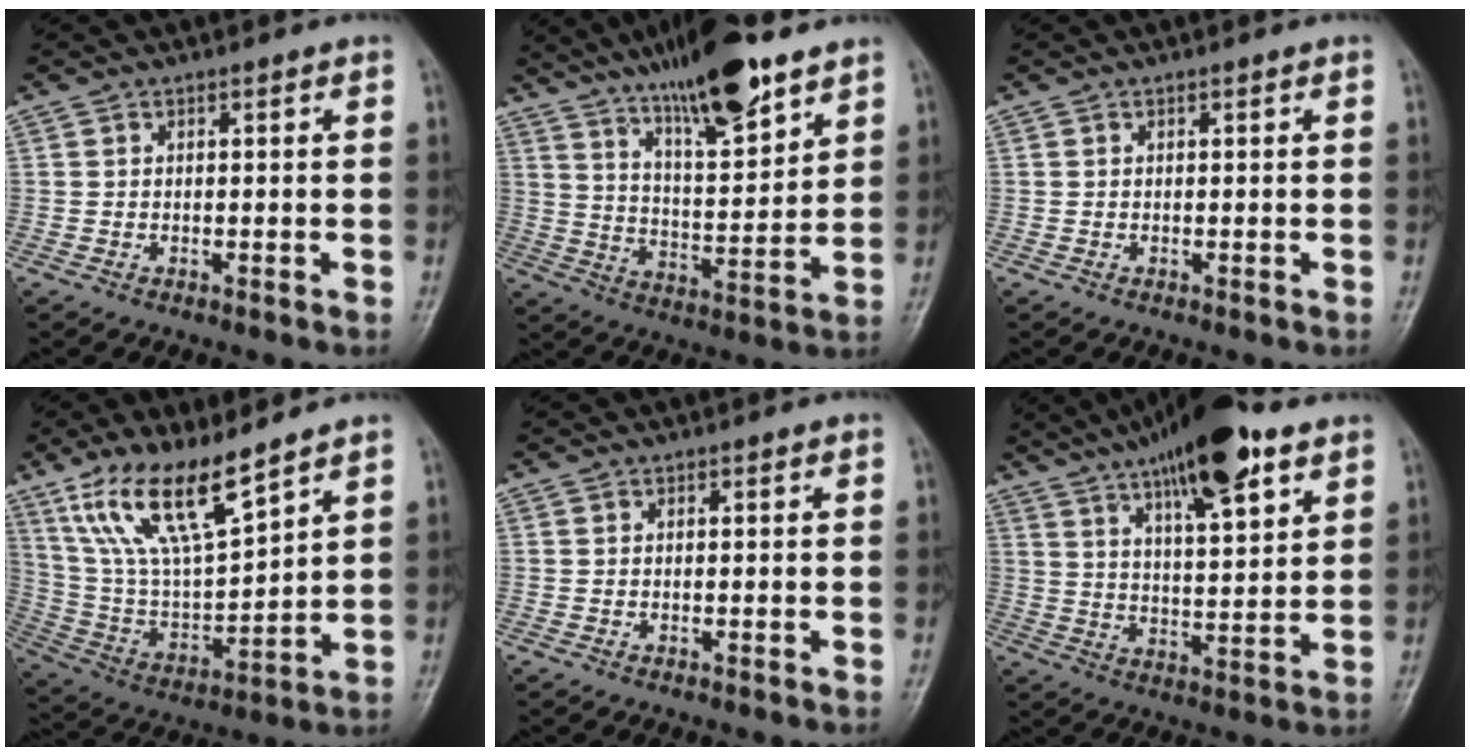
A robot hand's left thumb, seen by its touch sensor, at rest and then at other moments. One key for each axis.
{"total": 16.5, "fx": 11.6, "fy": 3.9, "fz": 11.1, "tx": -0.166, "ty": -0.061, "tz": 0.200}
{"total": 0.0}
{"total": 16.1, "fx": 11.1, "fy": 4.3, "fz": 10.8, "tx": -0.186, "ty": -0.052, "tz": 0.230}
{"total": 0.0}
{"total": 18.5, "fx": 11.0, "fy": 5.4, "fz": 13.8, "tx": -0.203, "ty": -0.035, "tz": 0.180}